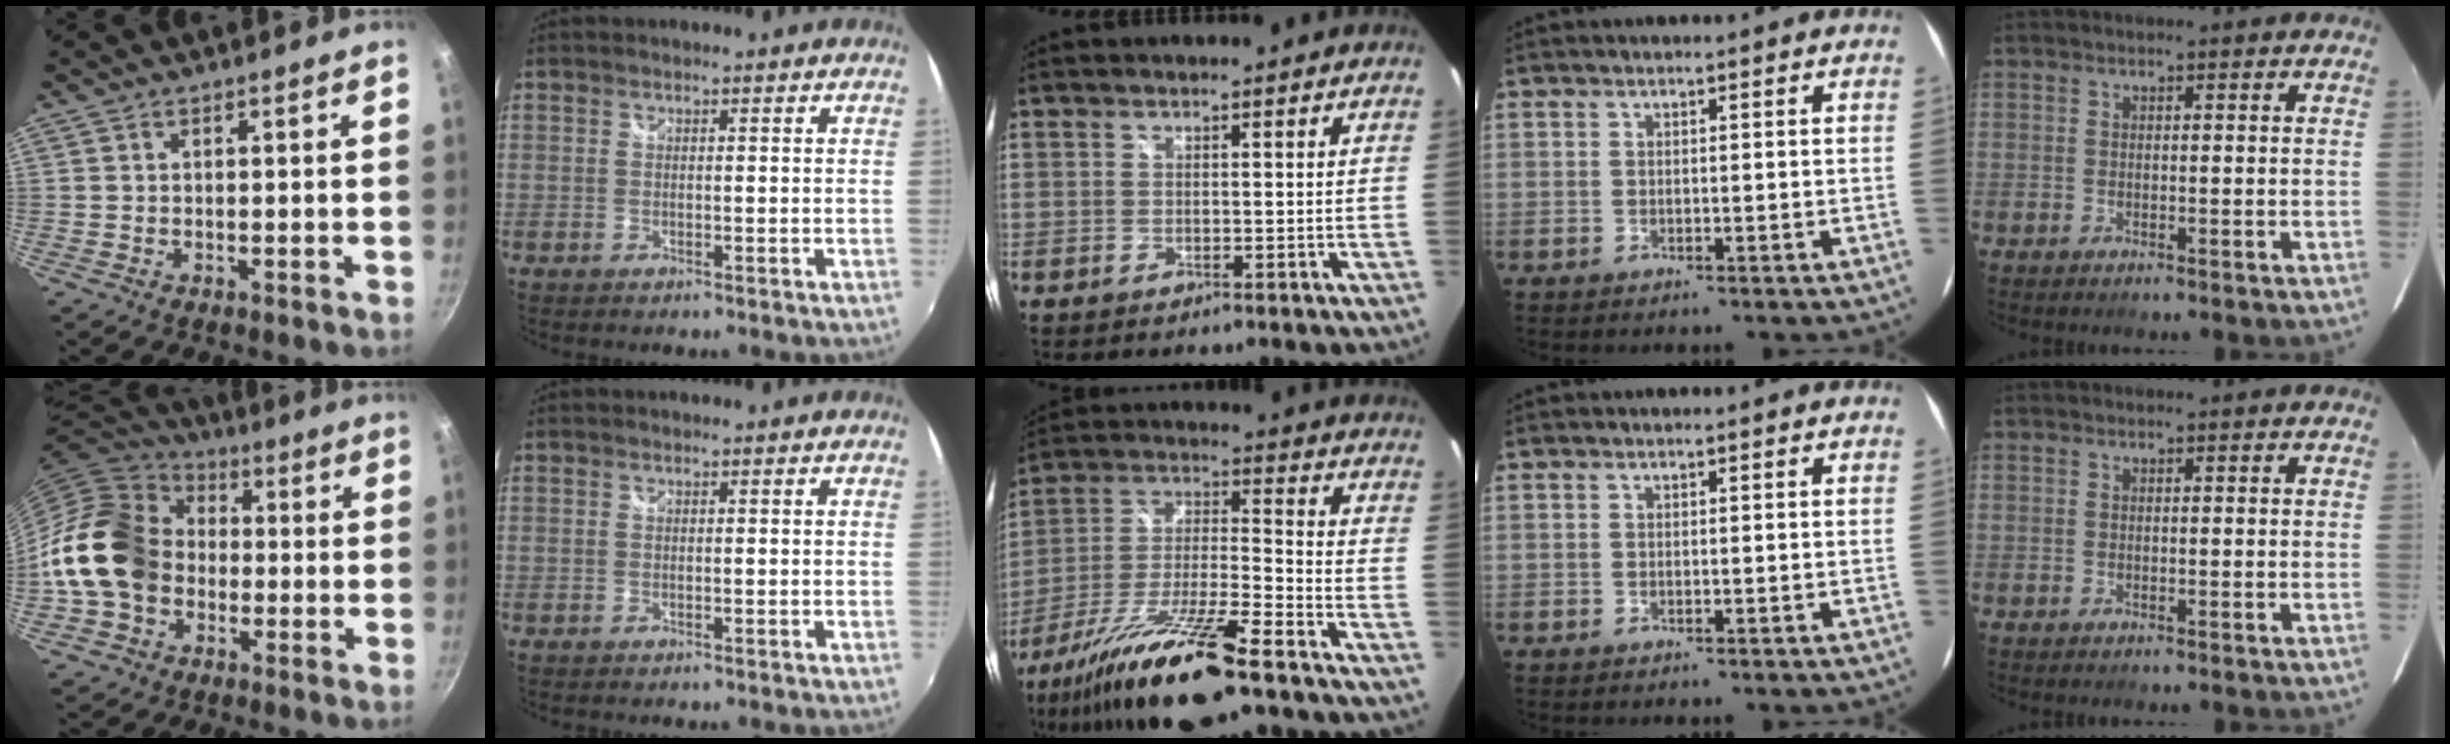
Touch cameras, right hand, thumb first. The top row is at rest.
{"thumb": {"total": 17.7, "force": [-2.1, 14.1, 10.4], "torque": [-0.172, 0.045, -0.051]}, "middle": {"total": 20.0, "force": [-14.1, 2.6, 13.9], "torque": [-0.262, -0.029, -0.250]}}